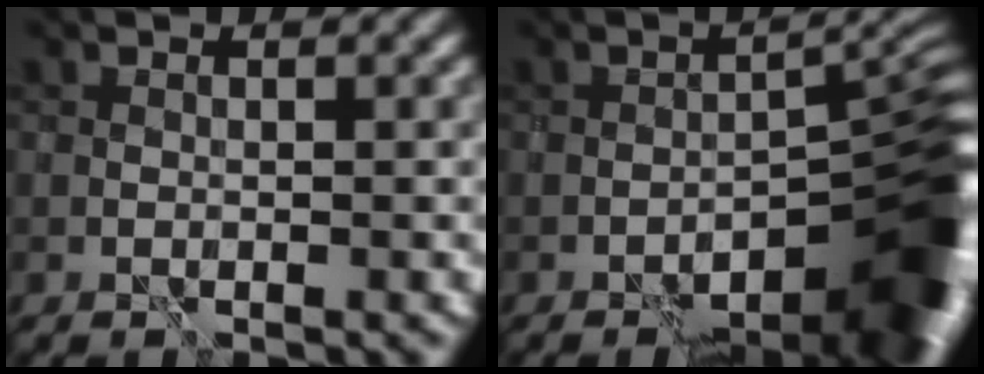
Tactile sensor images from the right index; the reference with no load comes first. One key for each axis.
{"total": 12.2, "fx": -7.8, "fy": 4.3, "fz": 8.4, "tx": -0.083, "ty": 0.002, "tz": -0.107}